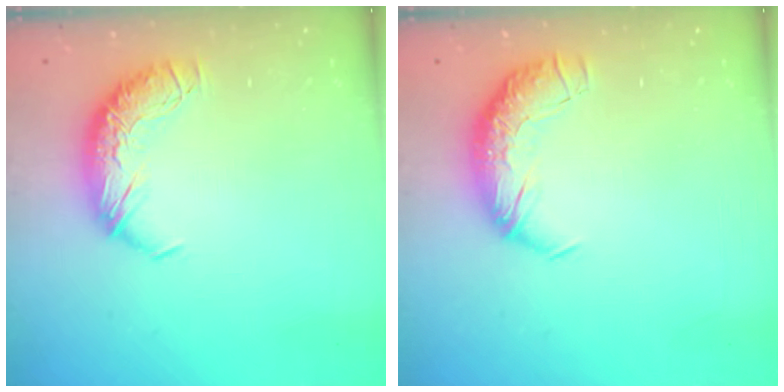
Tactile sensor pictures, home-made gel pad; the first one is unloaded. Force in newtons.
{"total": 2.3, "press": 0.9, "slide": 2.2}